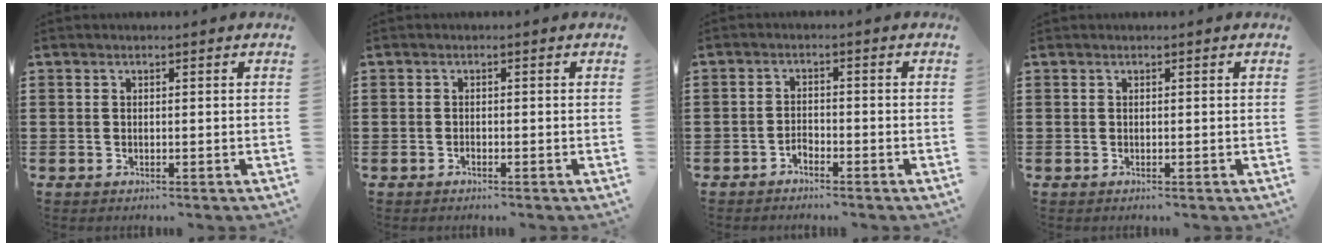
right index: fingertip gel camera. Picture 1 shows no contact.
{"total": 0.5, "force": [-0.5, 0.2, 0.2], "torque": [-0.005, 0.000, -0.010]}
{"total": 1.6, "force": [-1.5, 0.6, 0.2], "torque": [-0.010, 0.002, -0.032]}
{"total": 0.0}